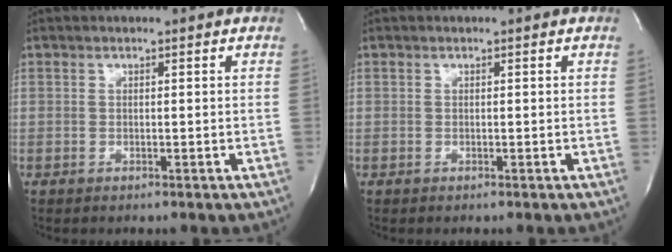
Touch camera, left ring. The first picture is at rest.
{"total": 0.0}